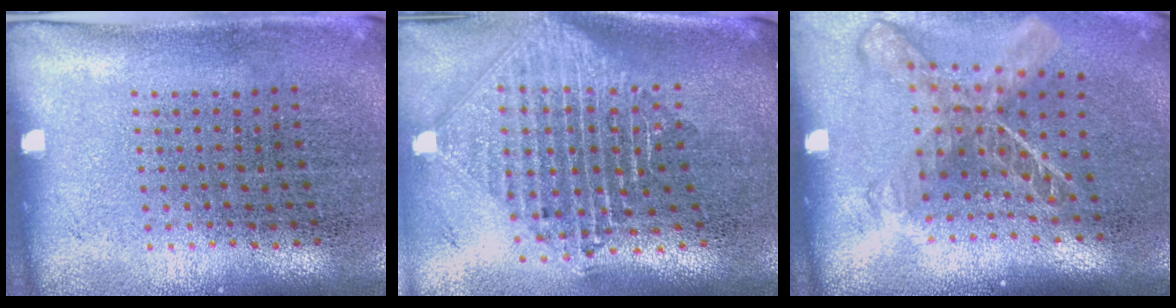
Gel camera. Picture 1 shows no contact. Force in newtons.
{"total": 2.4, "press": 1.9, "slide": 1.5}
{"total": 1.9, "press": 1.4, "slide": 1.3}